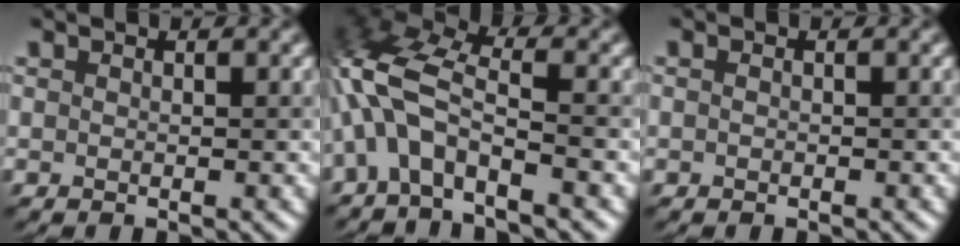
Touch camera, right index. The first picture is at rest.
{"total": 5.9, "force": [-2.3, 2.4, 4.8], "torque": [-0.115, 0.015, -0.051]}
{"total": 0.0}